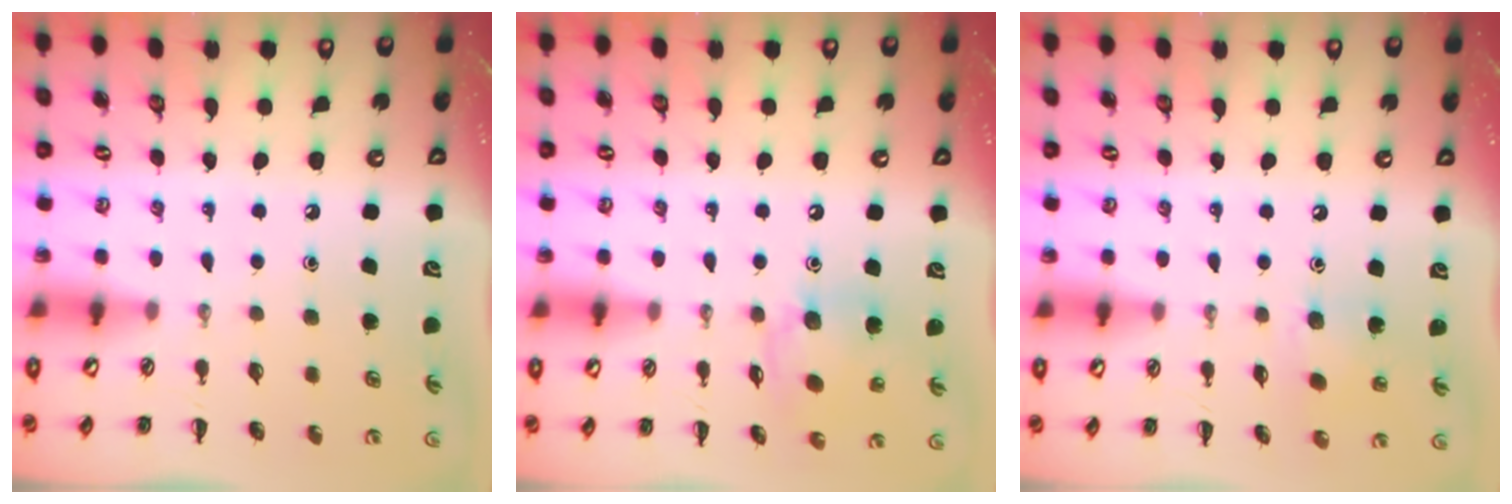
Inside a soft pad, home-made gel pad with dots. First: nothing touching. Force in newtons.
{"total": 12.3, "press": 12.0, "slide": 2.6}
{"total": 7.1, "press": 6.9, "slide": 1.3}